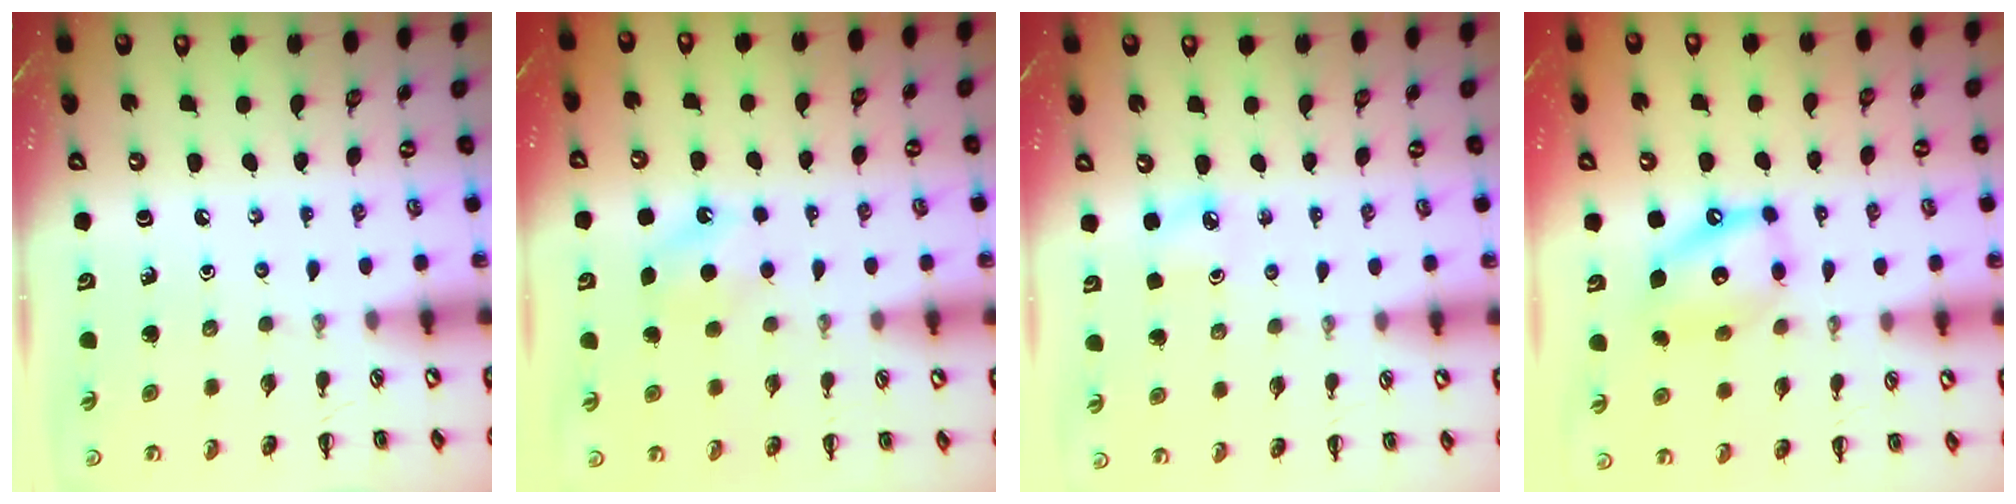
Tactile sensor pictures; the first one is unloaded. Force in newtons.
{"total": 6.2, "press": 6.0, "slide": 1.4}
{"total": 3.8, "press": 3.6, "slide": 1.1}
{"total": 13.0, "press": 12.8, "slide": 2.7}